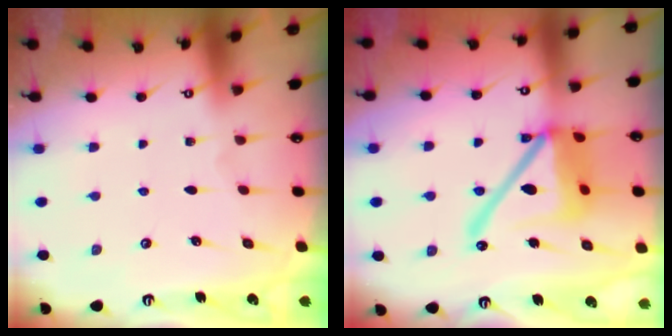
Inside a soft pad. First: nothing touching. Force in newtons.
{"total": 19.2, "press": 19.1, "slide": 2.4}